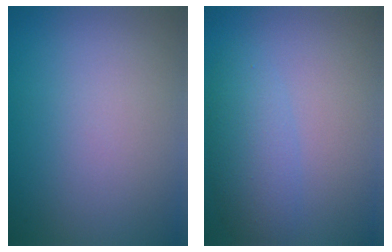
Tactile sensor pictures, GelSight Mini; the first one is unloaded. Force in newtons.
{"total": 3.2, "press": 3.2, "slide": 0.0}